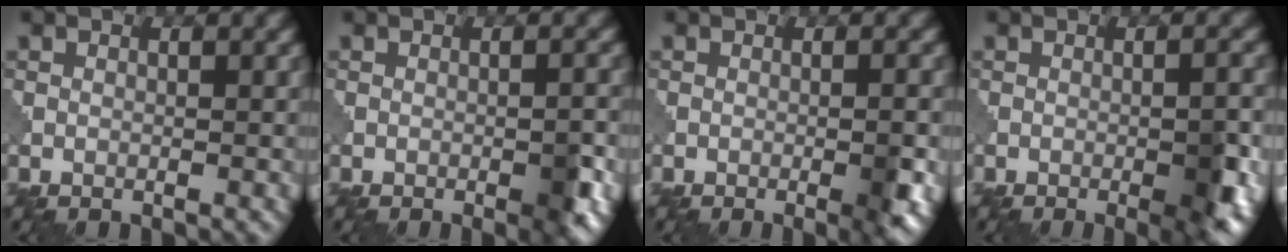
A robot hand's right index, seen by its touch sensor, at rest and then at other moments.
{"total": 2.5, "force": [-1.1, 0.6, 2.2], "torque": [-0.036, 0.002, -0.017]}
{"total": 2.6, "force": [-1.0, 0.6, 2.4], "torque": [-0.037, 0.000, -0.014]}
{"total": 4.7, "force": [-1.6, 1.1, 4.2], "torque": [-0.066, -0.002, -0.019]}